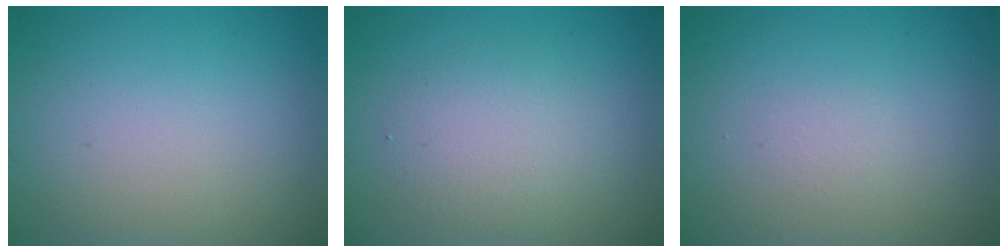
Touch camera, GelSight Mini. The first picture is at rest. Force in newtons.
{"total": 2.9, "press": 2.9, "slide": 0.2}
{"total": 0.6, "press": 0.6, "slide": 0.1}